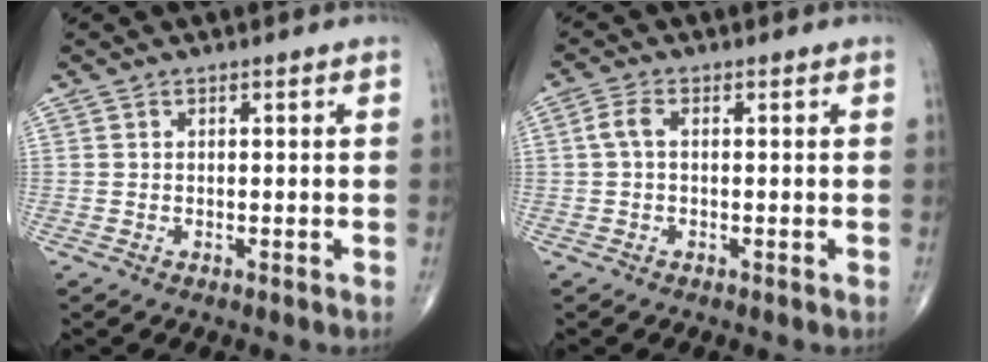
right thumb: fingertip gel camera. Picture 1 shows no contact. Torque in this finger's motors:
{"motor_torque": [-0.07, 0.07, 0.27, -0.06, 0.00]}